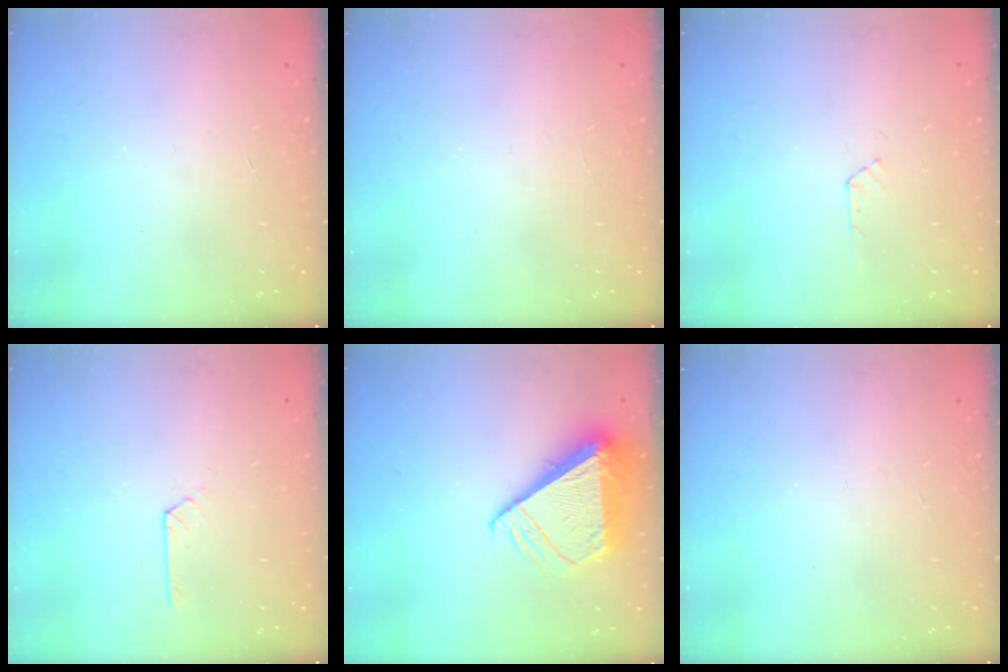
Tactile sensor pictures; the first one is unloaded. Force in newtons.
{"total": 0.0}
{"total": 3.3, "press": 3.2, "slide": 0.3}
{"total": 1.9, "press": 1.9, "slide": 0.2}
{"total": 9.8, "press": 9.7, "slide": 1.1}
{"total": 0.0}